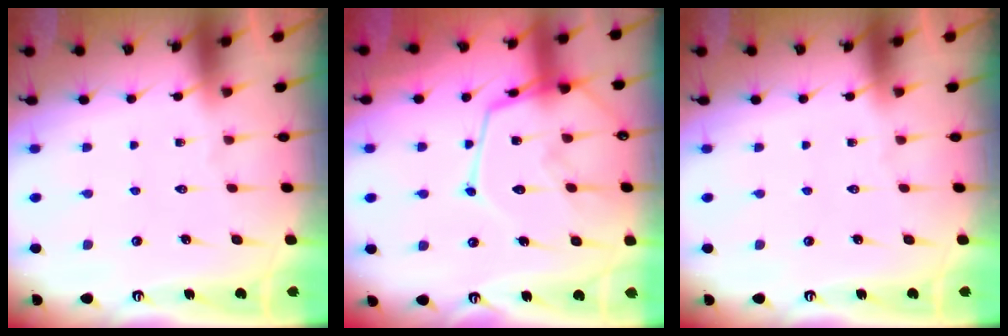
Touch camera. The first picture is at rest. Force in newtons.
{"total": 15.3, "press": 15.2, "slide": 1.4}
{"total": 0.0}